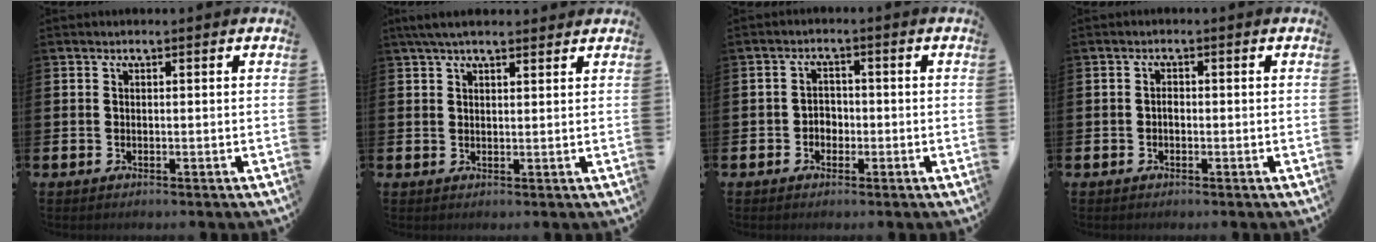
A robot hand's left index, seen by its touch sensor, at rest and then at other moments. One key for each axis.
{"total": 3.6, "fx": 3.1, "fy": 0.9, "fz": 1.6, "tx": -0.033, "ty": -0.004, "tz": 0.056}
{"total": 2.2, "fx": -0.9, "fy": 1.8, "fz": 0.8, "tx": -0.001, "ty": 0.000, "tz": -0.025}
{"total": 1.0, "fx": -0.4, "fy": 0.7, "fz": 0.6, "tx": -0.003, "ty": -0.001, "tz": -0.010}